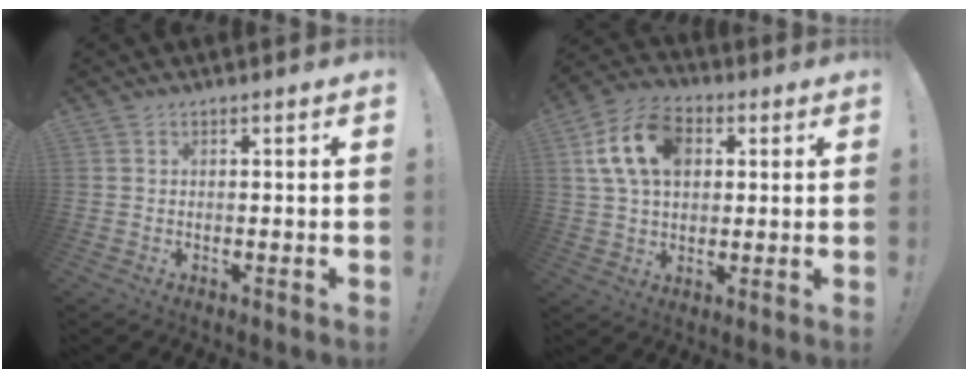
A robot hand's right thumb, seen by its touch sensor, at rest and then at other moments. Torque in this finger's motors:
{"motor_torque": [0.56, 0.53, 1.08, 0.23, 0.12]}